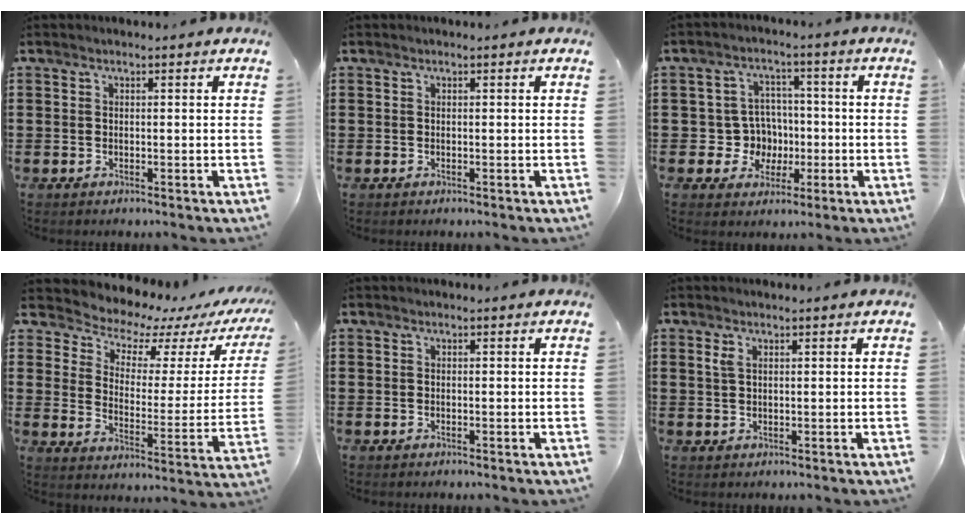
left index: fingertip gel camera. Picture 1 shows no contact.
{"total": 0.0}
{"total": 6.6, "force": [-0.6, 6.3, 2.0], "torque": [-0.052, 0.013, -0.006]}
{"total": 4.7, "force": [4.3, 1.8, 0.8], "torque": [-0.039, -0.042, 0.067]}
{"total": 0.0}
{"total": 1.5, "force": [0.7, 0.6, 1.2], "torque": [-0.027, 0.003, 0.013]}